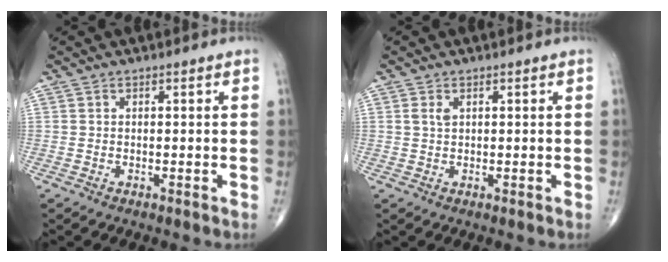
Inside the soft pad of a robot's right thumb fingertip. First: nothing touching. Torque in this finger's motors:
{"motor_torque": [-0.02, -0.15, 0.24, -0.02, 0.00]}